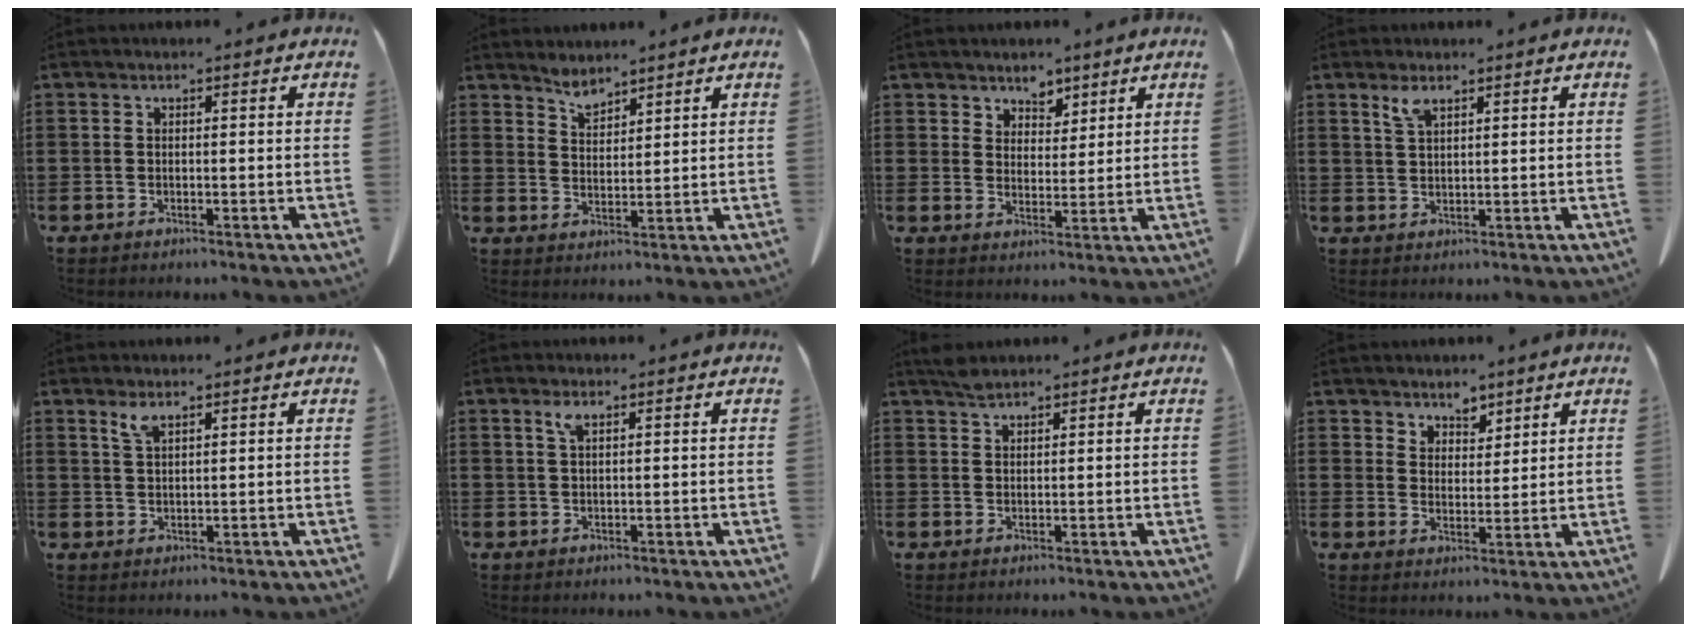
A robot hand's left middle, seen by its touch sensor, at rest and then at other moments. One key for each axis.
{"total": 3.3, "fx": 3.1, "fy": 0.9, "fz": 0.7, "tx": -0.022, "ty": -0.008, "tz": 0.059}
{"total": 3.8, "fx": 3.1, "fy": 2.1, "fz": -0.1, "tx": -0.015, "ty": -0.002, "tz": 0.059}
{"total": 2.7, "fx": 1.9, "fy": 0.5, "fz": 1.8, "tx": -0.042, "ty": -0.001, "tz": 0.035}
{"total": 2.5, "fx": 1.8, "fy": 0.4, "fz": 1.6, "tx": -0.039, "ty": -0.002, "tz": 0.034}
{"total": 2.1, "fx": 1.1, "fy": 0.5, "fz": 1.7, "tx": -0.038, "ty": 0.000, "tz": 0.020}
{"total": 2.1, "fx": 1.8, "fy": 0.5, "fz": 1.0, "tx": -0.025, "ty": -0.001, "tz": 0.034}
{"total": 3.8, "fx": 3.4, "fy": 1.7, "fz": -0.2, "tx": -0.010, "ty": -0.007, "tz": 0.064}